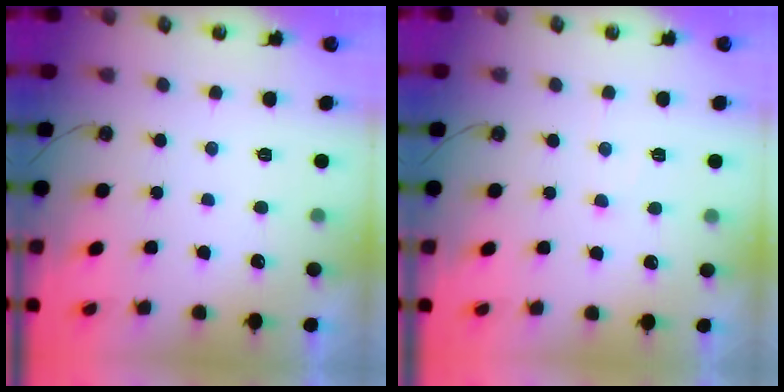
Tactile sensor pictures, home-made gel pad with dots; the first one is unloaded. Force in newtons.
{"total": 3.0, "press": 3.0, "slide": 0.4}